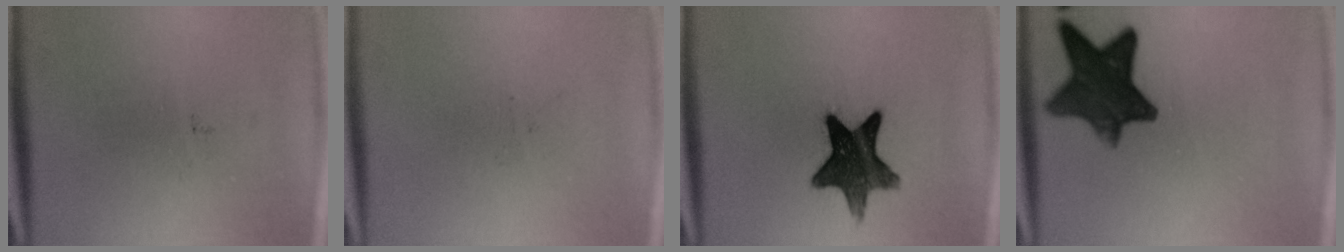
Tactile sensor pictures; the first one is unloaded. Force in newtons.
{"total": 0.0}
{"total": 13.1}
{"total": 11.6}